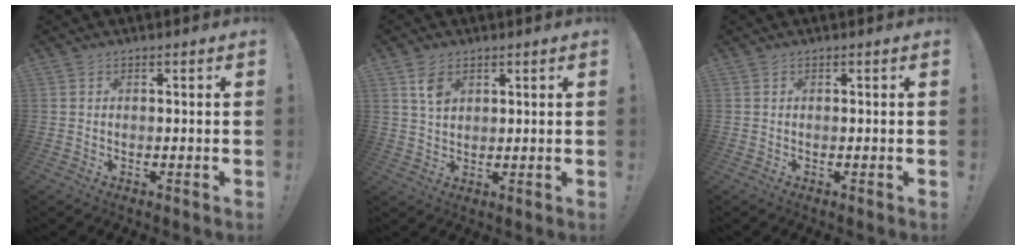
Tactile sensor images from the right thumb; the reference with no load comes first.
{"total": 5.1, "force": [2.4, 3.1, 3.3], "torque": [-0.048, -0.008, 0.044]}
{"total": 0.0}